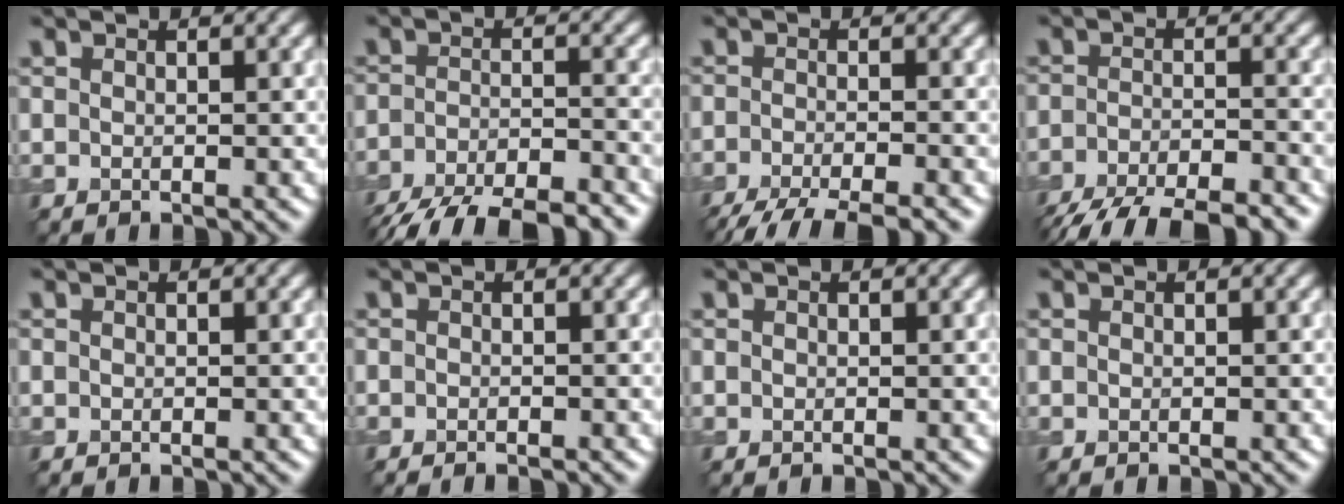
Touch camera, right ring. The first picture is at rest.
{"total": 10.4, "force": [-8.9, 2.8, 4.6], "torque": [-0.075, -0.030, -0.134]}
{"total": 6.8, "force": [-5.5, 1.2, 3.8], "torque": [-0.055, -0.021, -0.097]}
{"total": 9.4, "force": [-8.1, 2.2, 4.4], "torque": [-0.072, -0.025, -0.125]}
{"total": 0.0}
{"total": 1.0, "force": [-0.9, 0.1, 0.6], "torque": [-0.003, -0.003, -0.012]}
{"total": 0.0}
{"total": 0.0}